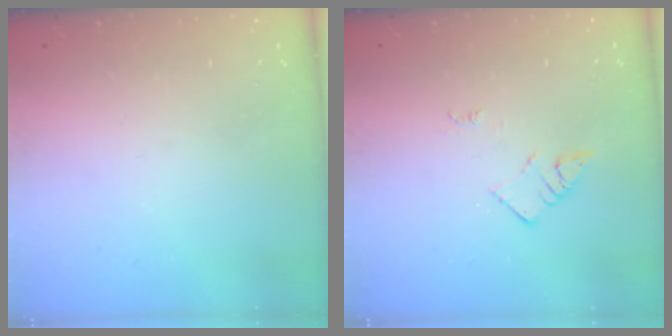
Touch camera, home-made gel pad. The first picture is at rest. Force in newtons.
{"total": 2.7, "press": 2.6, "slide": 0.4}